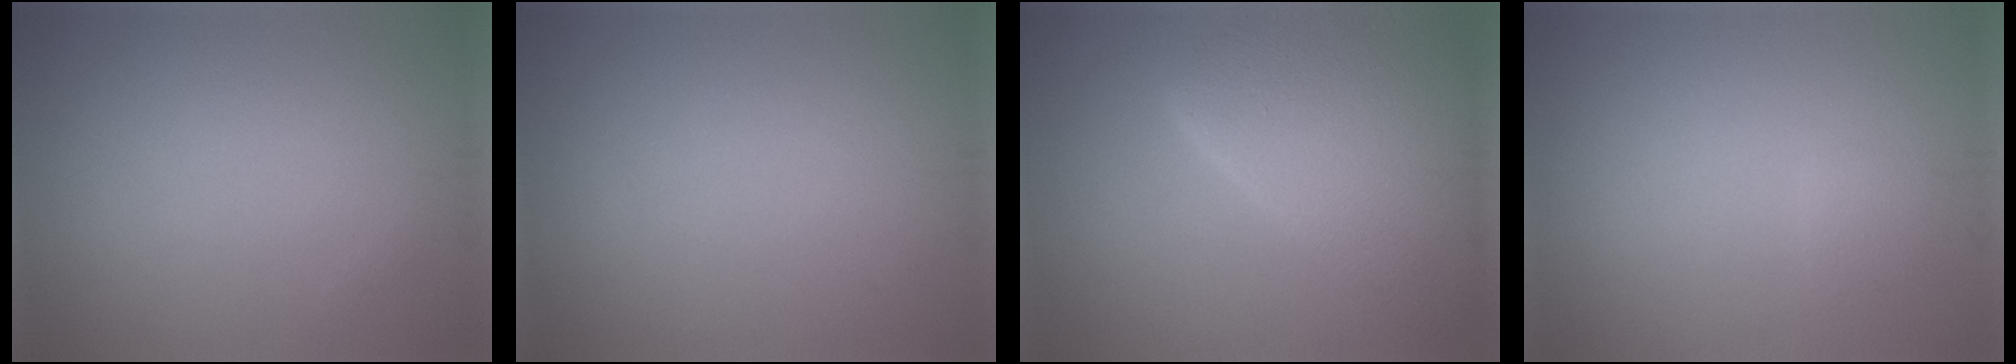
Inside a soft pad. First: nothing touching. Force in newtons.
{"total": 0.0}
{"total": 8.3, "press": 8.3, "slide": 0.6}
{"total": 0.9, "press": 0.9, "slide": 0.1}